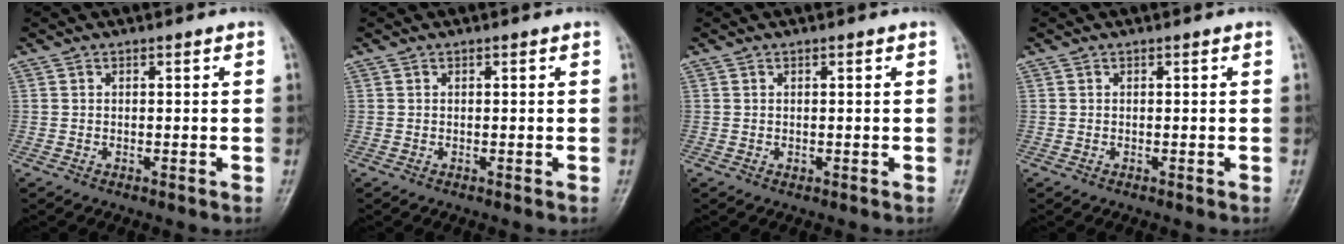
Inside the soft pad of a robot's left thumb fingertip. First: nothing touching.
{"total": 0.0}
{"total": 0.5, "force": [0.1, 0.3, 0.4], "torque": [-0.004, -0.001, 0.003]}
{"total": 0.0}